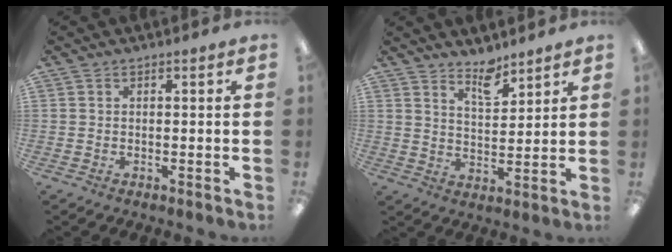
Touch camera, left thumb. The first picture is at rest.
{"total": 6.7, "force": [5.7, 2.3, 2.6], "torque": [-0.026, -0.042, 0.098]}